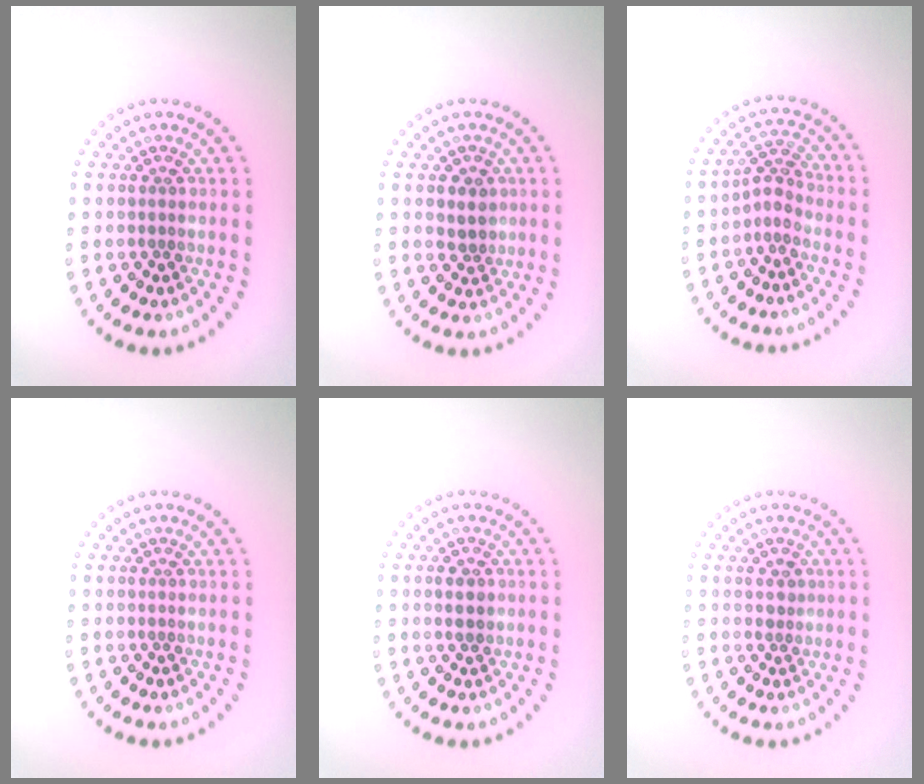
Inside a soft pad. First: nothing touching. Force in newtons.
{"total": 2.0, "press": 1.8, "slide": 0.9}
{"total": 2.3, "press": 1.6, "slide": 1.5}
{"total": 0.0}
{"total": 2.0, "press": 2.0, "slide": 0.1}
{"total": 0.9, "press": 0.8, "slide": 0.5}